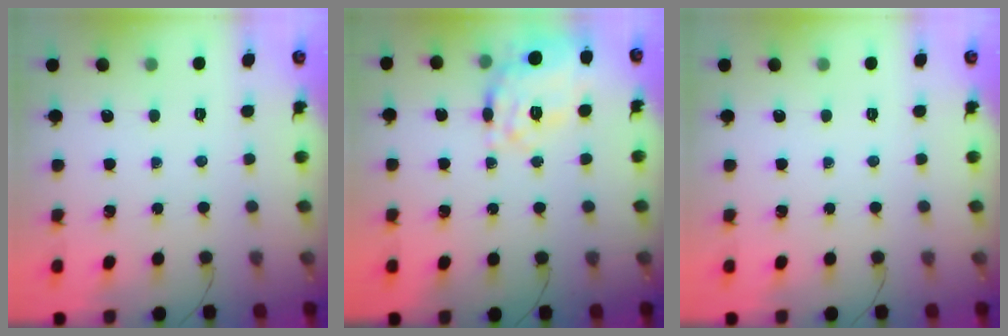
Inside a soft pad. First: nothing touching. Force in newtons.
{"total": 14.8, "press": 14.7, "slide": 1.9}
{"total": 0.0}